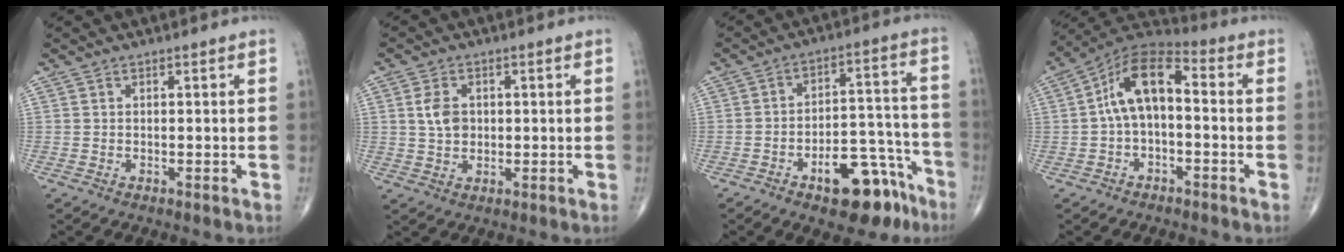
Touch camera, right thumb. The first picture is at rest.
{"total": 4.8, "force": [0.8, 3.5, 3.2], "torque": [-0.051, -0.002, 0.015]}
{"total": 14.7, "force": [-8.8, 6.7, 9.7], "torque": [-0.097, 0.081, -0.120]}
{"total": 11.1, "force": [-0.1, 5.8, 9.4], "torque": [-0.159, 0.047, -0.017]}